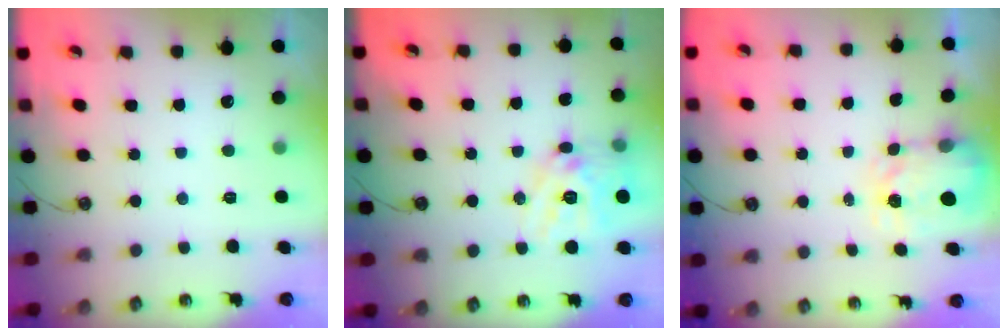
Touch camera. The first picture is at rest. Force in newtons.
{"total": 15.4, "press": 15.3, "slide": 1.4}
{"total": 3.7, "press": 3.7, "slide": 0.5}